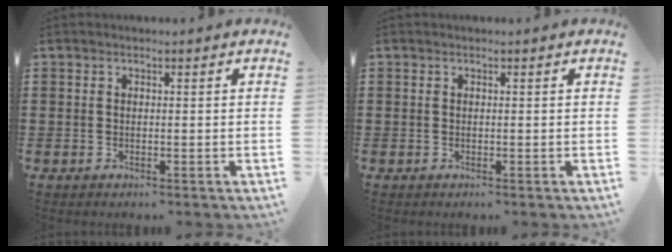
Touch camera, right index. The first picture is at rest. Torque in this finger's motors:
{"motor_torque": [-0.12, 0.88, 0.00, 0.01]}